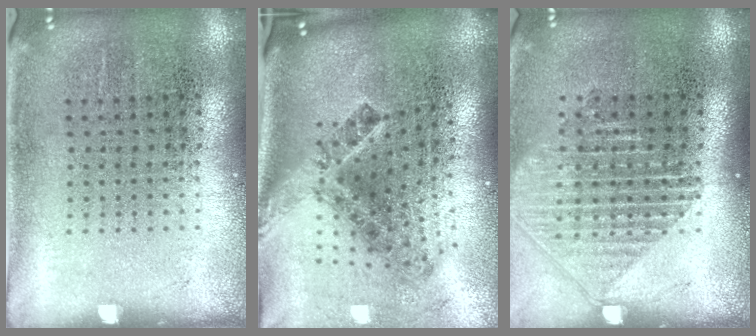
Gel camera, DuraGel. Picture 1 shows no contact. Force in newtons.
{"total": 2.6, "press": 1.6, "slide": 2.1}
{"total": 1.4, "press": 1.2, "slide": 0.7}